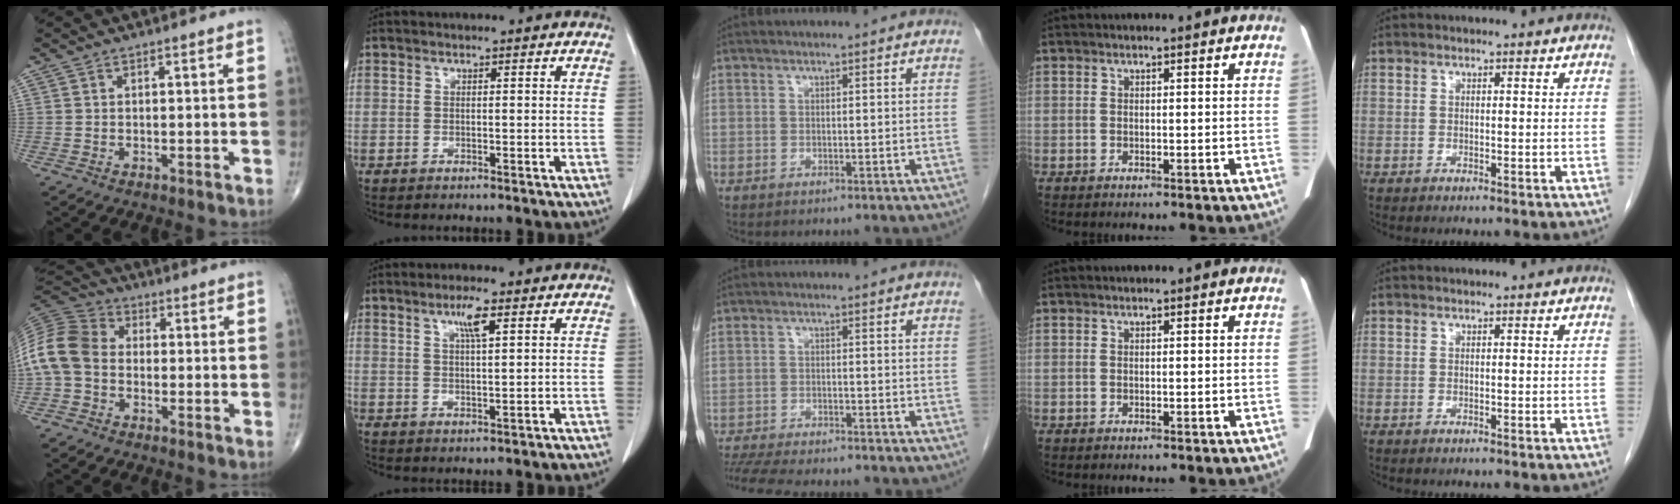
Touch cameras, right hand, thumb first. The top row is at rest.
{"thumb": {"total": 11.7, "force": [-1.4, 9.0, 7.3], "torque": [-0.149, 0.032, -0.041]}, "index": {"total": 4.1, "force": [2.0, 0.3, 3.5], "torque": [-0.065, -0.001, 0.035]}, "middle": {"total": 13.2, "force": [-11.7, 2.1, 5.6], "torque": [-0.099, -0.016, -0.169]}}